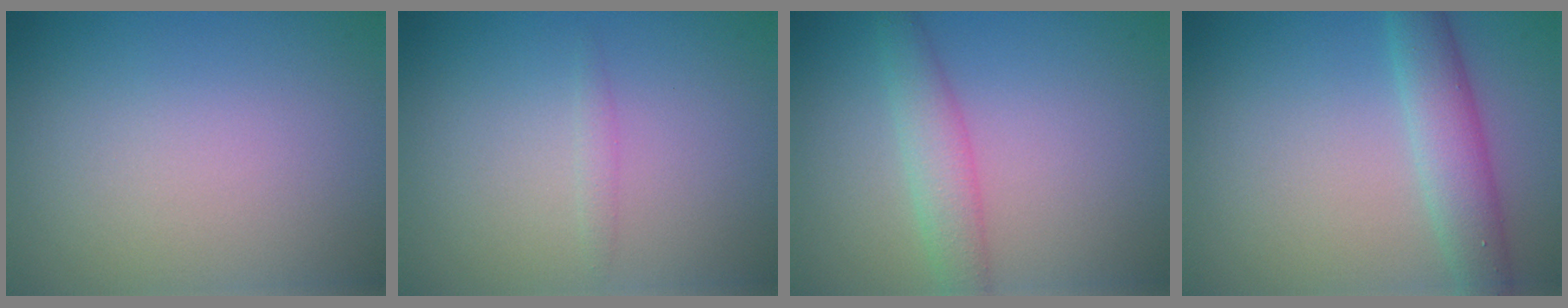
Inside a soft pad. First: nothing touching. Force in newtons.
{"total": 0.7, "press": 0.7, "slide": 0.0}
{"total": 2.8, "press": 2.8, "slide": 0.1}
{"total": 3.9, "press": 3.9, "slide": 0.1}